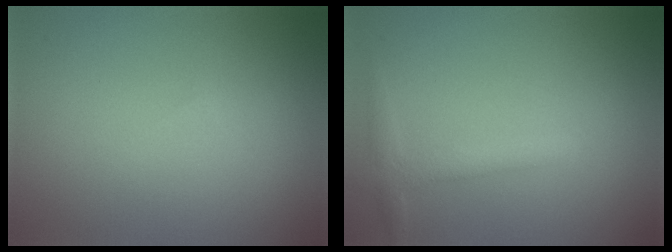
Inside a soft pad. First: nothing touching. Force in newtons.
{"total": 2.0, "press": 2.0, "slide": 0.1}